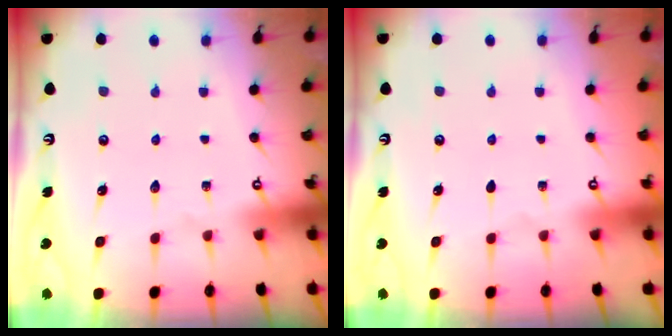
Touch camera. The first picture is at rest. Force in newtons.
{"total": 0.0}